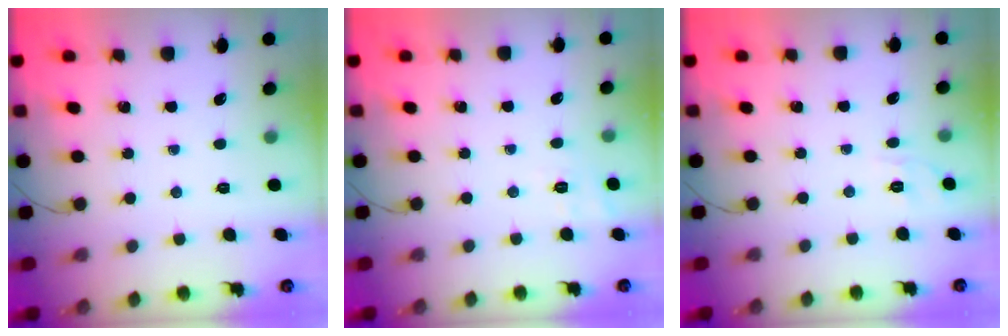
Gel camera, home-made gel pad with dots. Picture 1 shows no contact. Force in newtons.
{"total": 2.3, "press": 0.9, "slide": 2.1}
{"total": 4.0, "press": 3.5, "slide": 1.9}